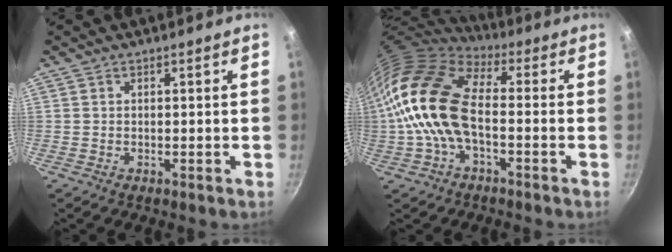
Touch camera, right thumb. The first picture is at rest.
{"total": 15.6, "force": [-1.5, 8.6, 12.9], "torque": [-0.225, 0.025, -0.039]}